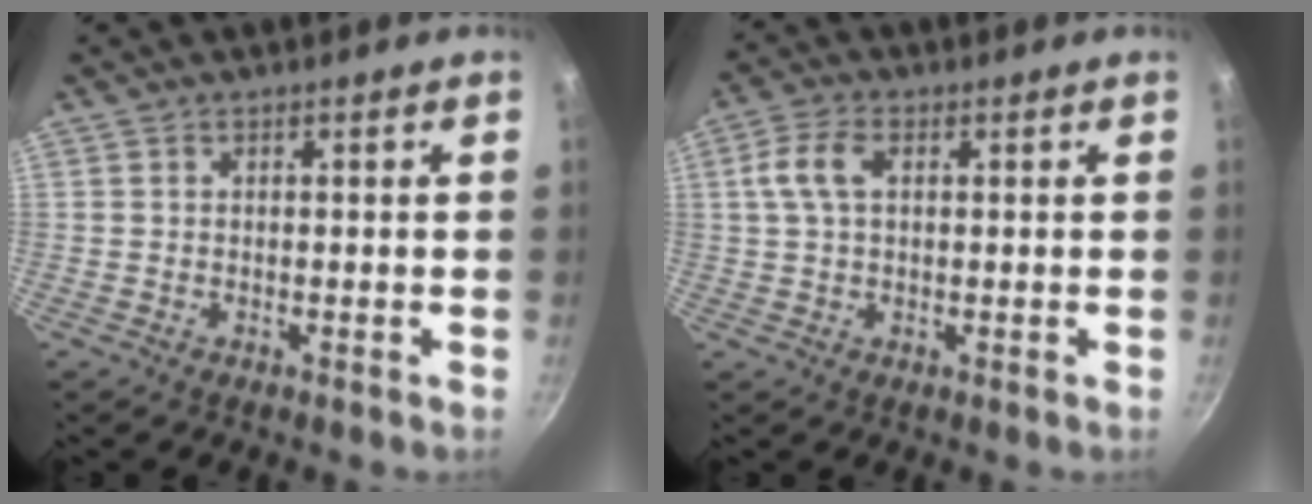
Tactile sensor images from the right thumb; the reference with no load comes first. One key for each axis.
{"total": 5.7, "fx": 1.4, "fy": 3.3, "fz": 4.4, "tx": -0.101, "ty": 0.014, "tz": 0.025}